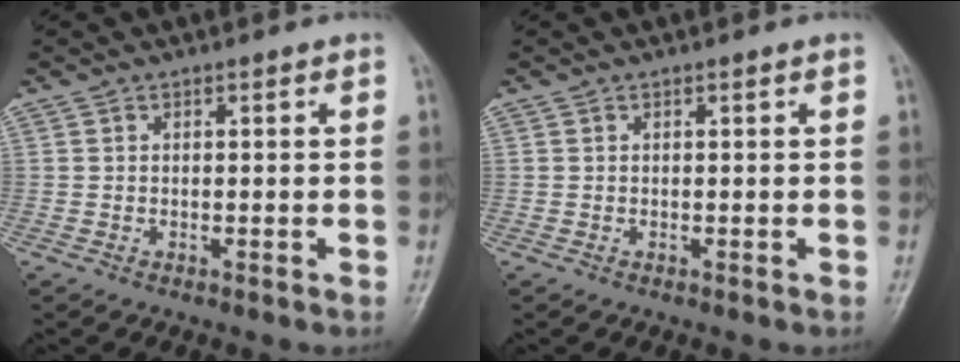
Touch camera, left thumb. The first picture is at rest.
{"total": 0.0}